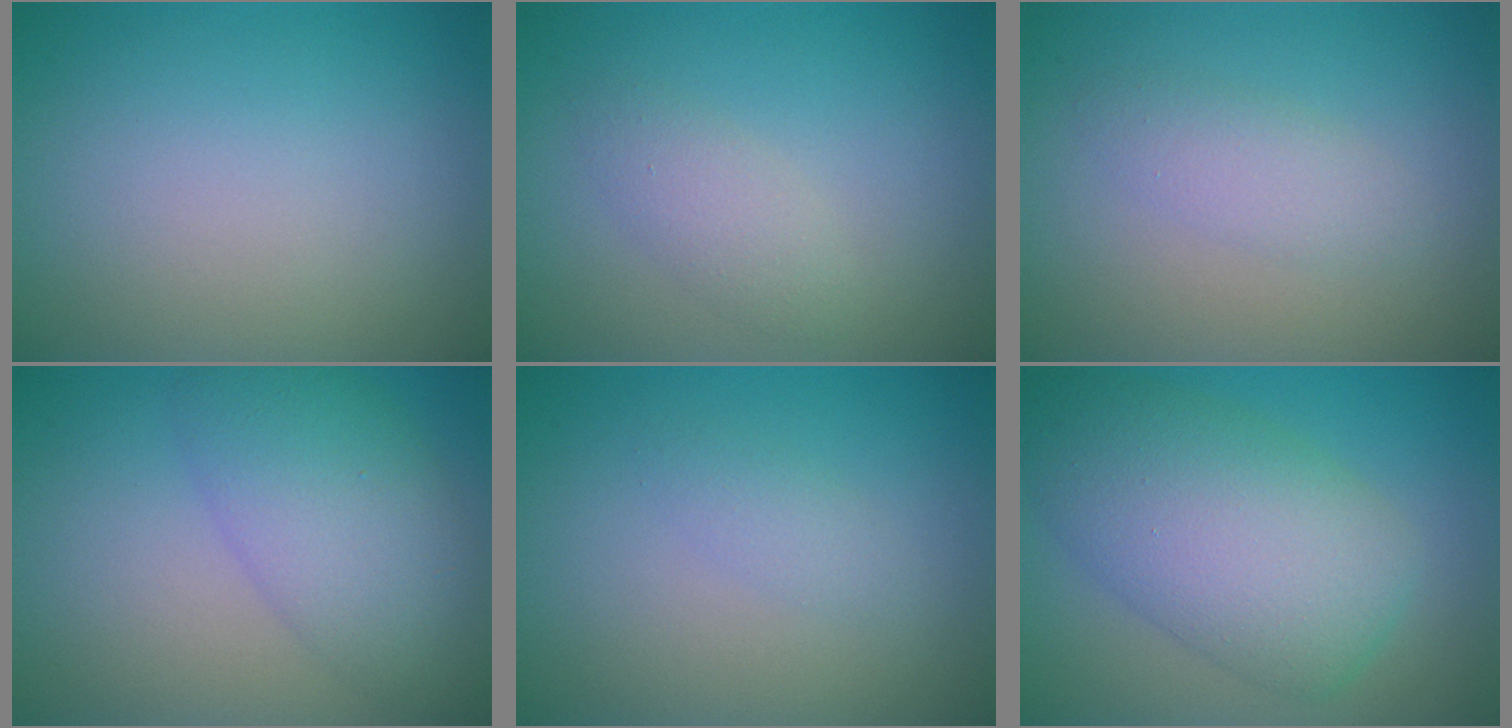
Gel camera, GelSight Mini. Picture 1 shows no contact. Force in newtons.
{"total": 2.0, "press": 2.0, "slide": 0.1}
{"total": 2.1, "press": 2.1, "slide": 0.1}
{"total": 6.2, "press": 6.2, "slide": 0.2}
{"total": 1.2, "press": 1.2, "slide": 0.1}
{"total": 8.7, "press": 8.6, "slide": 0.4}